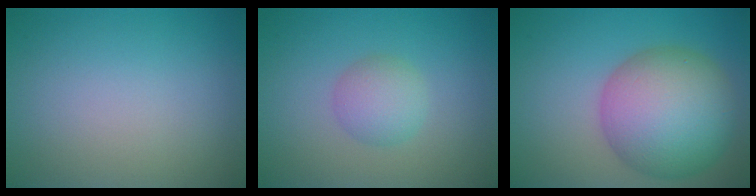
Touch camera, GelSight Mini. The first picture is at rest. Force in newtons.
{"total": 2.6, "press": 2.6, "slide": 0.0}
{"total": 10.5, "press": 10.5, "slide": 0.3}